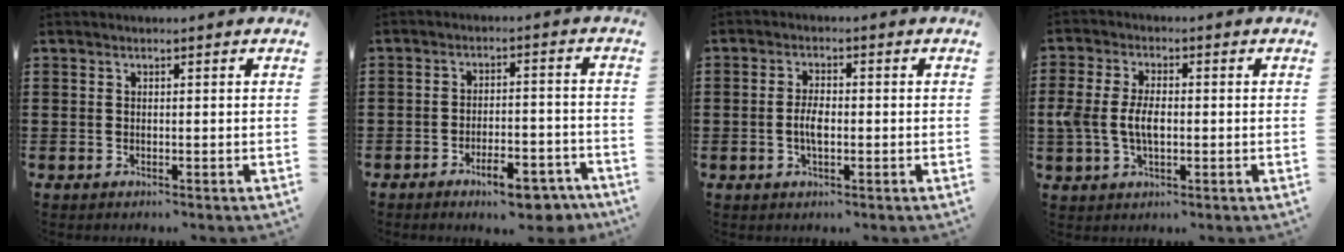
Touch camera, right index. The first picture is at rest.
{"total": 7.3, "force": [-5.2, 1.8, 4.7], "torque": [-0.075, 0.008, -0.091]}
{"total": 3.5, "force": [-0.7, 1.3, 3.2], "torque": [-0.075, -0.005, -0.017]}
{"total": 5.7, "force": [-0.6, 3.1, 4.7], "torque": [-0.117, -0.003, -0.019]}